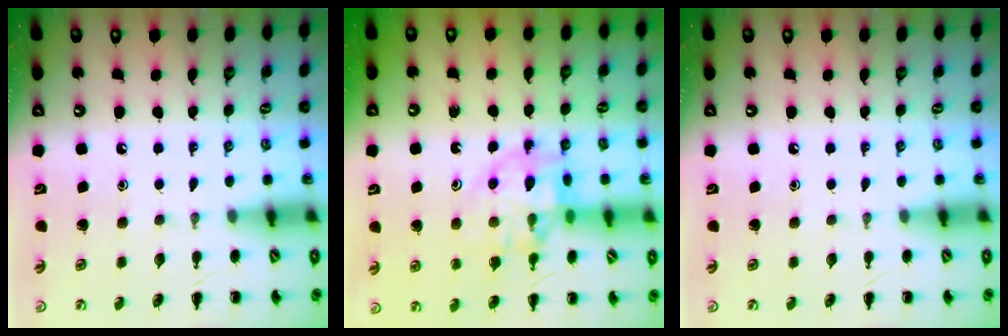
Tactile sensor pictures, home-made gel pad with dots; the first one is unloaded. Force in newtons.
{"total": 13.4, "press": 13.1, "slide": 2.7}
{"total": 0.0}